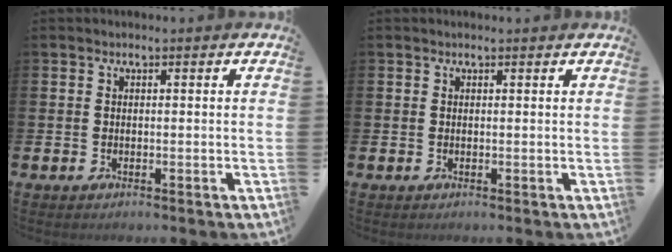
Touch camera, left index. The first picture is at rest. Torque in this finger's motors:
{"motor_torque": [0.83, -1.31, 0.01, 0.00]}